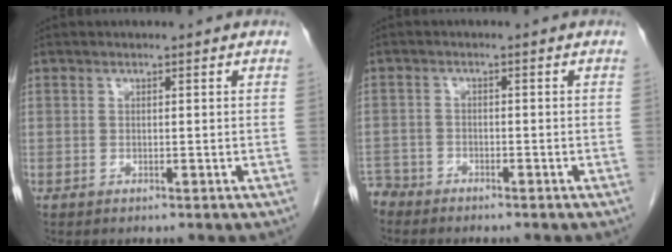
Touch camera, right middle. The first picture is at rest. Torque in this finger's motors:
{"motor_torque": [0.81, -1.33, 0.16, -0.07]}